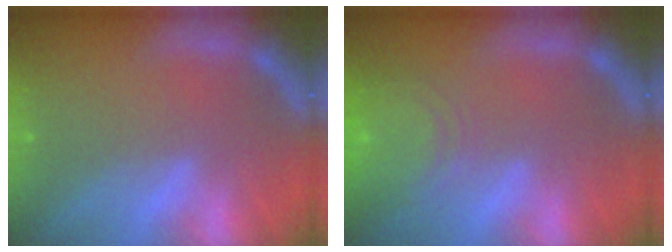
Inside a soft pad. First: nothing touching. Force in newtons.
{"total": 6.9}